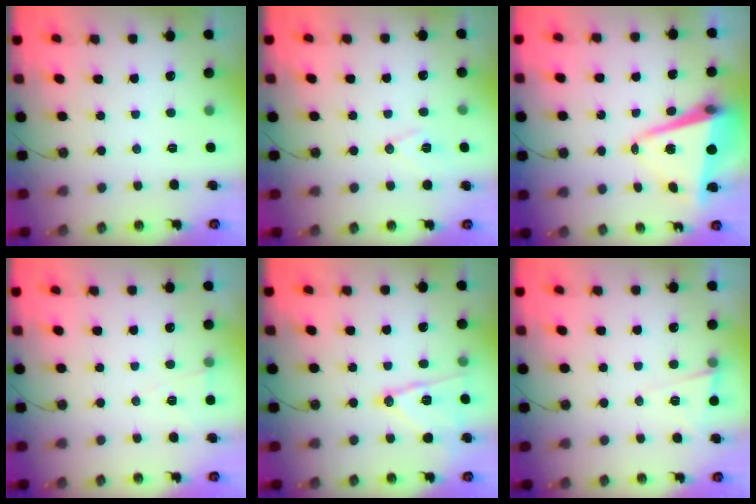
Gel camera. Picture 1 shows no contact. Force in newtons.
{"total": 7.7, "press": 6.7, "slide": 3.8}
{"total": 10.6, "press": 10.4, "slide": 1.9}
{"total": 5.0, "press": 2.7, "slide": 4.2}
{"total": 12.8, "press": 12.8, "slide": 0.7}
{"total": 5.4, "press": 5.3, "slide": 1.4}